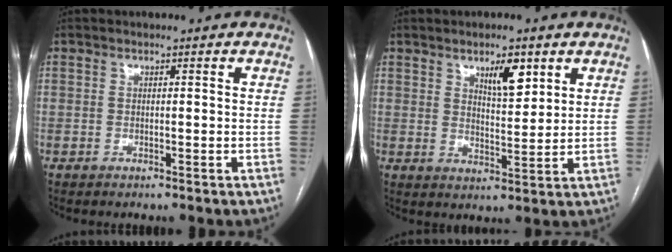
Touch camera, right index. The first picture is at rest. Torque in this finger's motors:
{"motor_torque": [0.17, 0.13, 0.08, 0.06]}